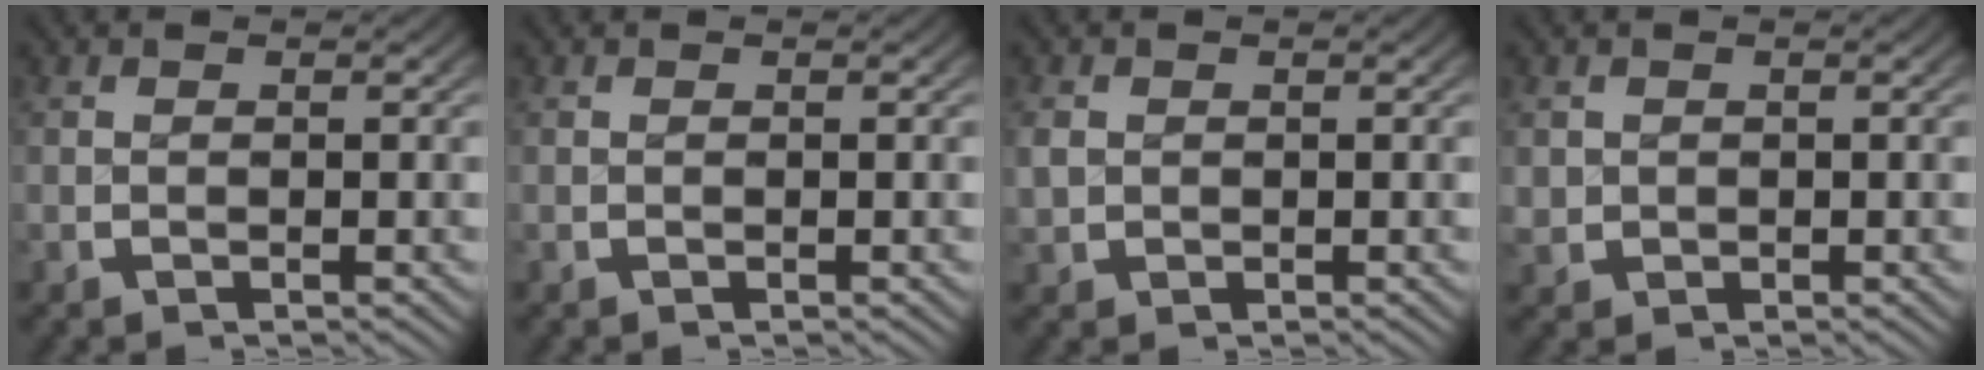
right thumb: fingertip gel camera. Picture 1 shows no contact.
{"total": 0.0}
{"total": 1.1, "force": [0.1, 1.1, 0.0], "torque": [-0.006, -0.008, 0.010]}
{"total": 1.4, "force": [0.0, 1.4, -0.1], "torque": [-0.010, -0.015, 0.010]}